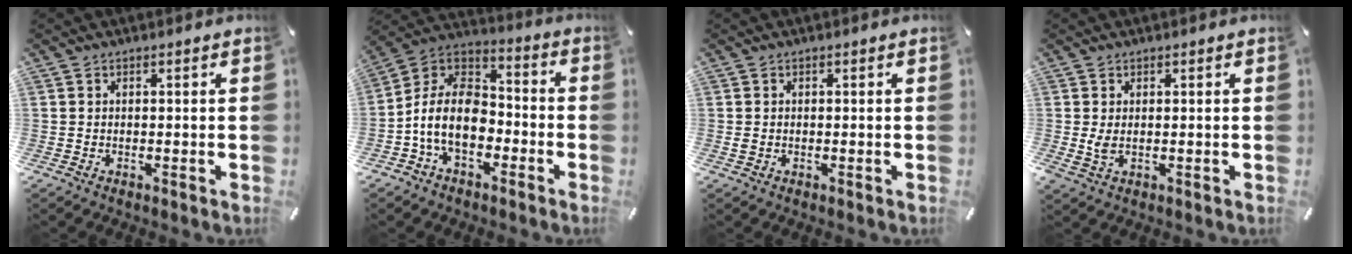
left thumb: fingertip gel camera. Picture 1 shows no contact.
{"total": 12.6, "force": [-5.2, 8.5, 7.7], "torque": [-0.181, 0.019, -0.103]}
{"total": 0.8, "force": [-0.1, 0.5, 0.6], "torque": [-0.011, 0.002, -0.003]}
{"total": 2.5, "force": [-0.1, 1.4, 2.1], "torque": [-0.045, -0.006, -0.006]}